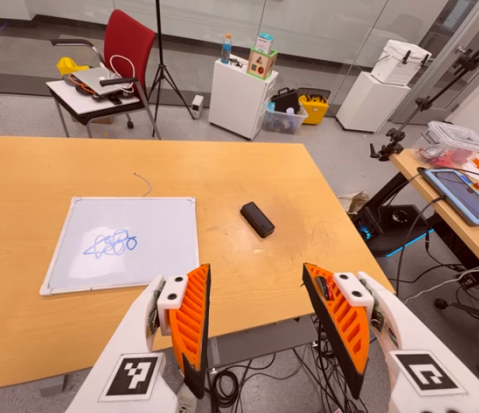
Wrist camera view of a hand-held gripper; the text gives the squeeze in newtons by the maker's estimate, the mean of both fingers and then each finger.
{"total": 0.0}